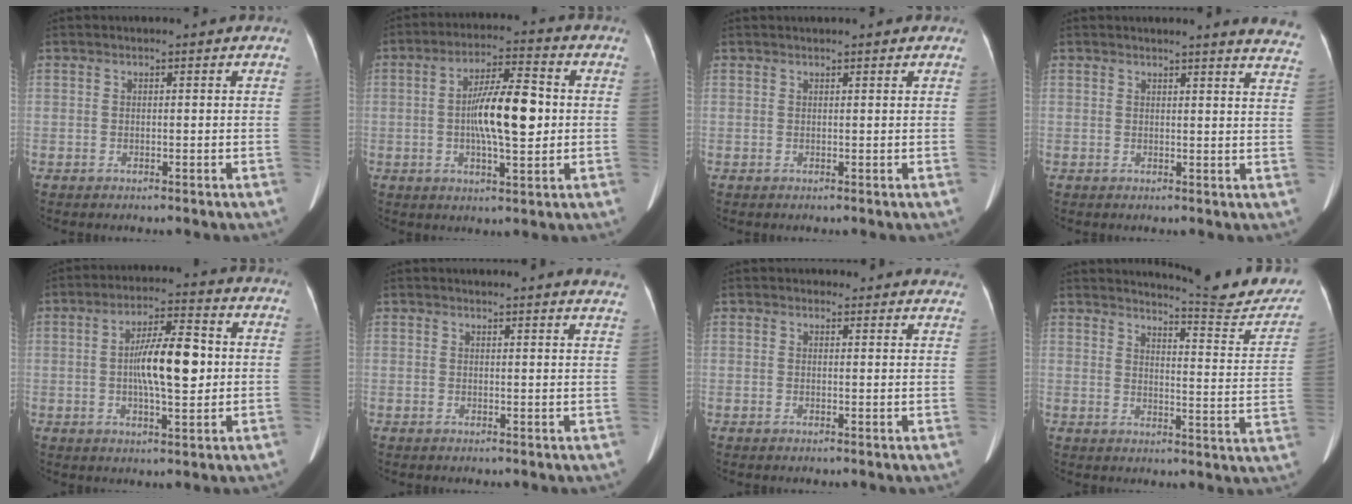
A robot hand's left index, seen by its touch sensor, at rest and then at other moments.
{"total": 10.9, "force": [0.0, 2.6, 10.6], "torque": [-0.190, 0.012, -0.002]}
{"total": 3.2, "force": [2.6, 0.7, 1.6], "torque": [-0.017, 0.026, 0.032]}
{"total": 9.6, "force": [9.3, 0.1, 2.6], "torque": [-0.011, -0.061, 0.069]}
{"total": 9.8, "force": [0.3, 2.4, 9.5], "torque": [-0.170, 0.013, 0.003]}
{"total": 10.3, "force": [10.1, 0.5, 2.2], "torque": [-0.008, -0.030, 0.087]}
{"total": 7.5, "force": [7.1, 2.3, 0.4], "torque": [0.029, 0.000, 0.051]}
{"total": 14.7, "force": [14.4, 0.3, 3.0], "torque": [-0.031, -0.088, 0.161]}